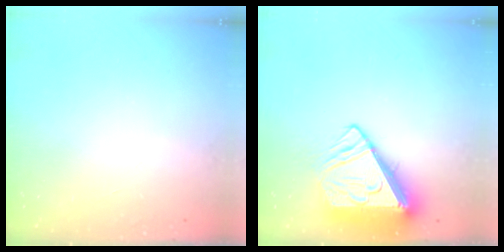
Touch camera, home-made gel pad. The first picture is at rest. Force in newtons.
{"total": 11.1, "press": 11.0, "slide": 1.3}